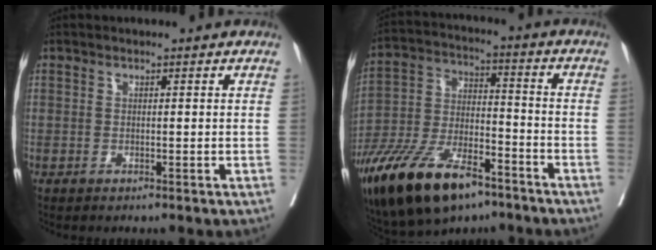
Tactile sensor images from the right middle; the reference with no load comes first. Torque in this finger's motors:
{"motor_torque": [1.30, -0.84, 1.05, 0.21]}